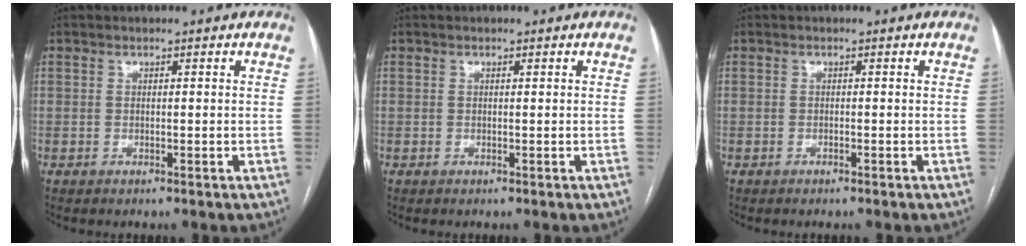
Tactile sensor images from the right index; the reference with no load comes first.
{"total": 0.0}
{"total": 0.0}